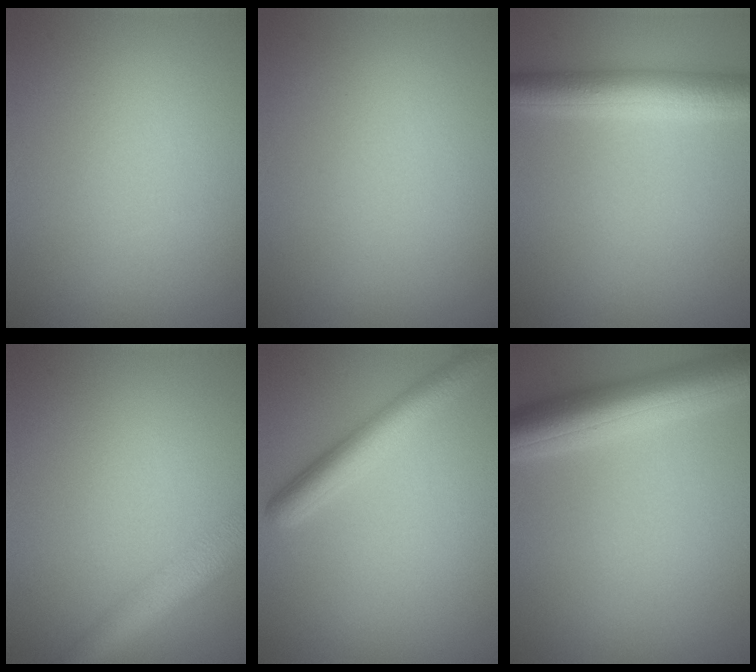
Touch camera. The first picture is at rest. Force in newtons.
{"total": 0.0}
{"total": 4.8, "press": 4.8, "slide": 0.1}
{"total": 4.9, "press": 4.9, "slide": 0.3}
{"total": 3.8, "press": 3.8, "slide": 0.2}
{"total": 7.5, "press": 7.5, "slide": 0.3}